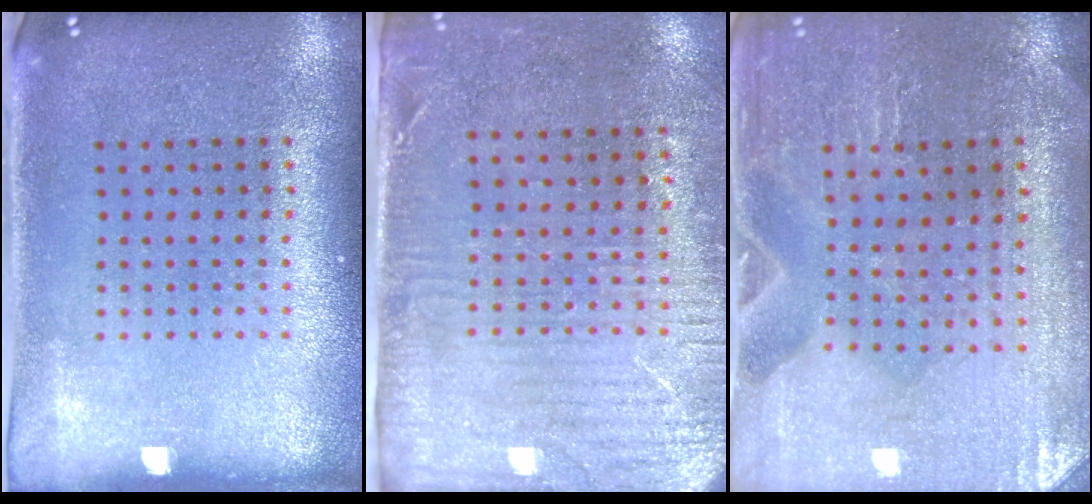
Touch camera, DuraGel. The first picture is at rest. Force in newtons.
{"total": 3.1, "press": 2.6, "slide": 1.6}
{"total": 0.8, "press": 0.8, "slide": 0.2}